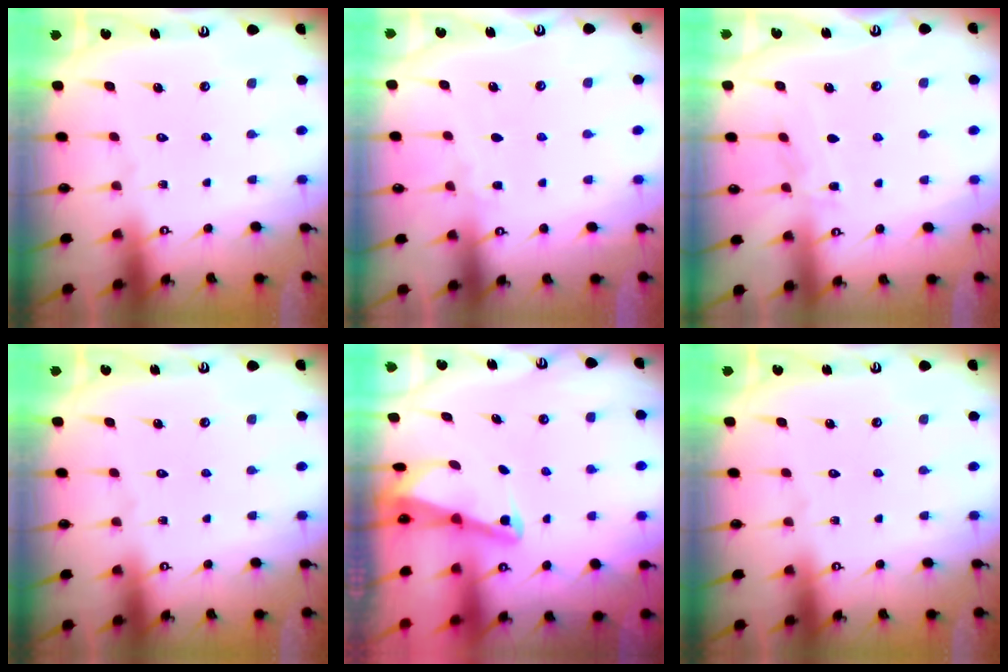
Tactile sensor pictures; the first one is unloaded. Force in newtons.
{"total": 2.9, "press": 2.8, "slide": 0.5}
{"total": 5.4, "press": 5.4, "slide": 0.6}
{"total": 0.0}
{"total": 2.0, "press": 2.0, "slide": 0.4}
{"total": 0.0}